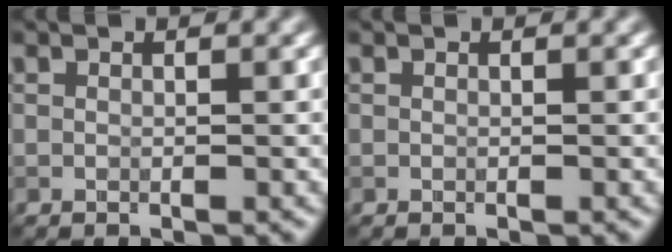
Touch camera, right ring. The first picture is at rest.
{"total": 0.0}